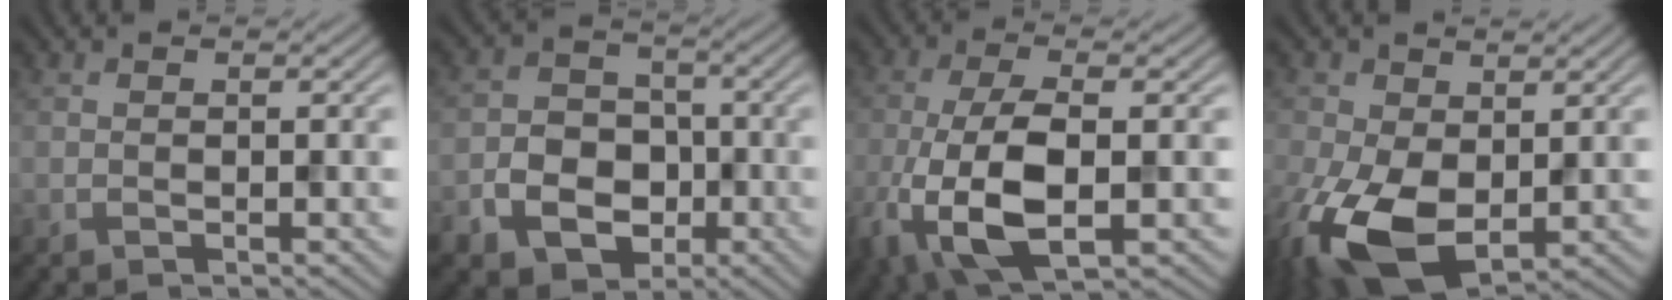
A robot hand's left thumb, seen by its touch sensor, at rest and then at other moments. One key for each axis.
{"total": 8.9, "fx": -4.0, "fy": 7.0, "fz": 3.9, "tx": -0.073, "ty": -0.025, "tz": -0.086}
{"total": 11.6, "fx": -3.3, "fy": 5.1, "fz": 10.0, "tx": -0.228, "ty": -0.017, "tz": -0.064}
{"total": 12.2, "fx": -2.3, "fy": 7.6, "fz": 9.3, "tx": -0.244, "ty": -0.029, "tz": -0.036}